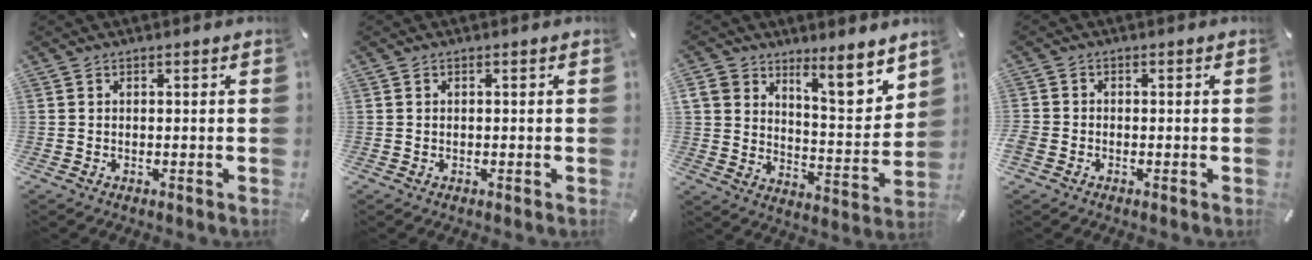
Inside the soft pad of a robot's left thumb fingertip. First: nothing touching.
{"total": 0.6, "force": [0.0, 0.4, 0.4], "torque": [-0.008, 0.003, -0.001]}
{"total": 10.6, "force": [8.3, 4.1, 5.1], "torque": [-0.064, -0.072, 0.147]}
{"total": 1.9, "force": [-1.2, 1.4, 0.6], "torque": [-0.013, 0.005, -0.026]}